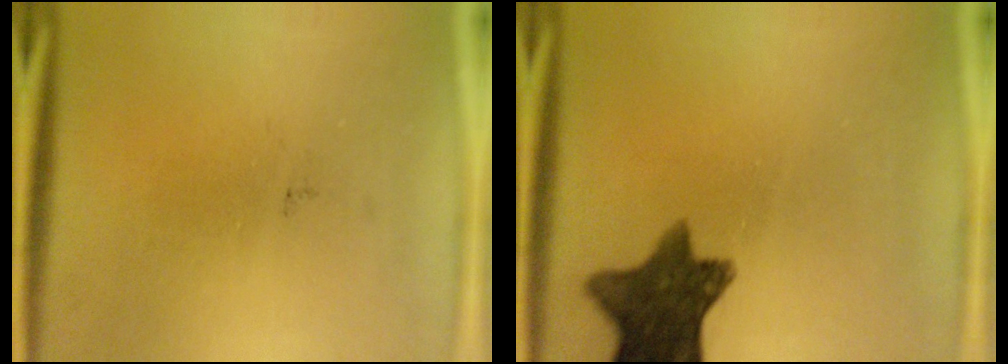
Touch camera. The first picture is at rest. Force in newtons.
{"total": 10.8}